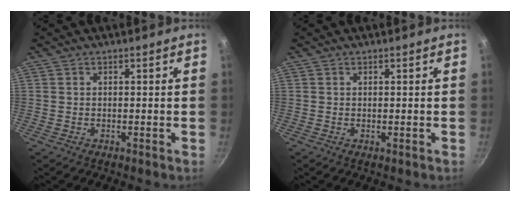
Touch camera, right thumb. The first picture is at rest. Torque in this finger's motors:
{"motor_torque": [0.22, -0.05, -0.12, 0.31, -0.01]}